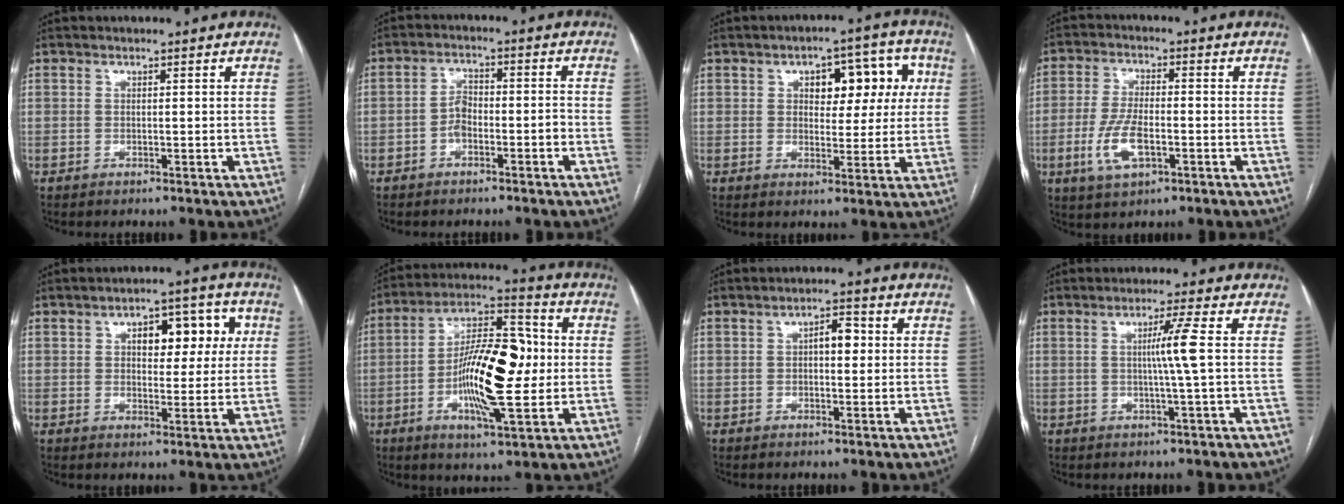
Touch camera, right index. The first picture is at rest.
{"total": 3.8, "force": [-1.7, 1.9, 2.8], "torque": [-0.054, 0.015, -0.031]}
{"total": 9.1, "force": [2.6, 4.9, 7.2], "torque": [-0.078, 0.031, 0.036]}
{"total": 7.8, "force": [-2.6, 3.1, 6.7], "torque": [-0.147, -0.003, -0.045]}
{"total": 8.3, "force": [2.4, 4.3, 6.8], "torque": [-0.079, 0.028, 0.034]}
{"total": 16.7, "force": [-1.6, 4.8, 15.9], "torque": [-0.285, 0.017, -0.028]}
{"total": 3.5, "force": [0.4, 1.5, 3.2], "torque": [-0.049, 0.014, 0.006]}
{"total": 4.8, "force": [0.3, -1.4, 4.6], "torque": [-0.083, -0.002, 0.005]}